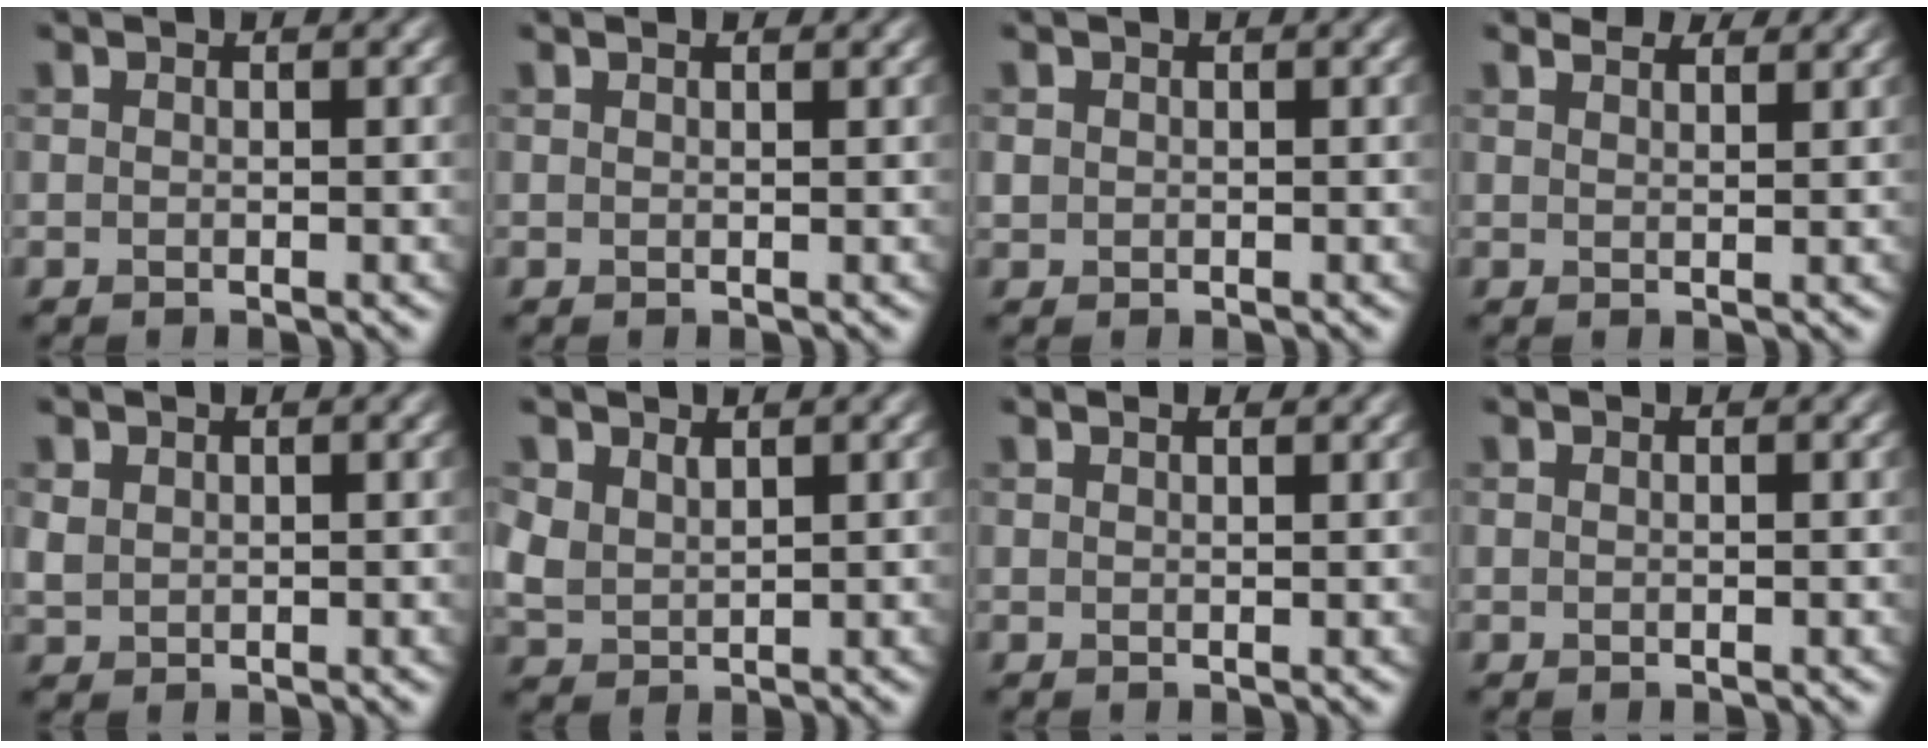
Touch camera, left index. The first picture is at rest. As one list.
[{"total": 0.7, "force": [0.6, 0.1, 0.3], "torque": [-0.006, 0.000, 0.008]}, {"total": 0.8, "force": [0.2, 0.8, 0.2], "torque": [-0.001, -0.002, 0.003]}, {"total": 2.8, "force": [2.6, 0.7, 0.9], "torque": [-0.019, 0.005, 0.036]}, {"total": 1.3, "force": [0.8, 1.0, 0.4], "torque": [-0.012, -0.001, 0.019]}, {"total": 2.4, "force": [1.3, 1.6, 1.2], "torque": [-0.033, -0.004, 0.030]}, {"total": 1.0, "force": [0.9, 0.2, 0.5], "torque": [-0.010, -0.001, 0.011]}, {"total": 0.0}]